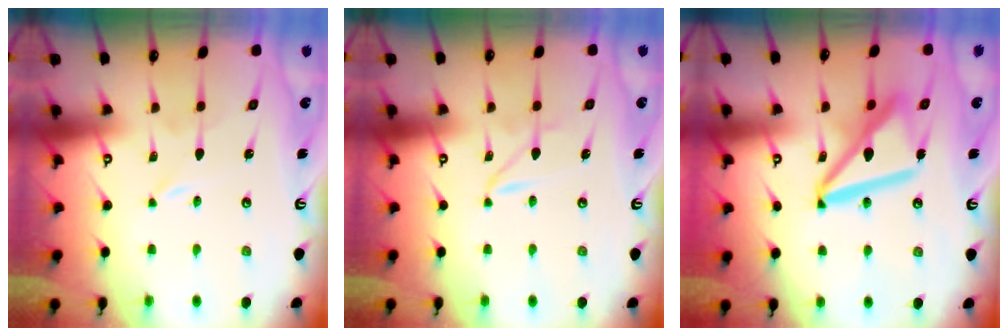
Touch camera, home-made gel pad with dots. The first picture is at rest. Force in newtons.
{"total": 1.5, "press": 1.5, "slide": 0.2}
{"total": 14.9, "press": 14.8, "slide": 1.5}